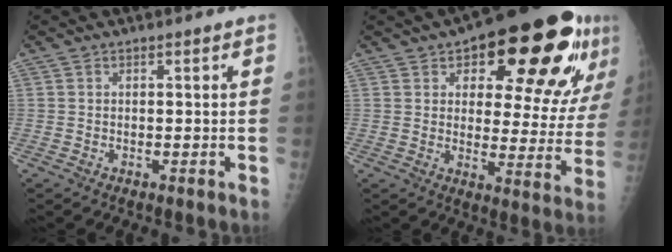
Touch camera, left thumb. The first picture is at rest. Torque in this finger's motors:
{"motor_torque": [0.09, 1.13, 0.17, -0.34, 0.12]}